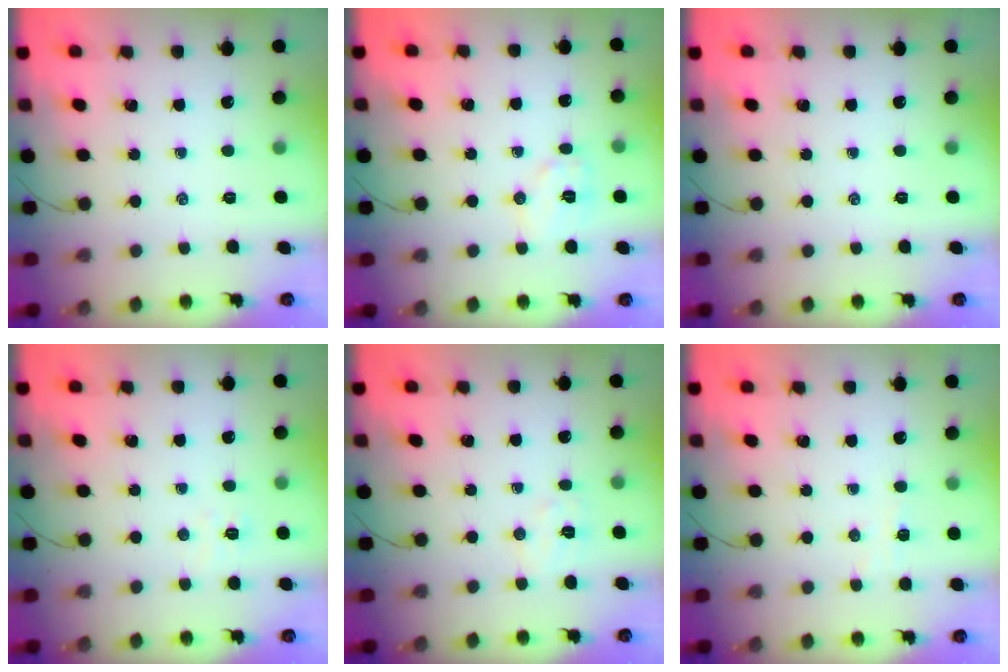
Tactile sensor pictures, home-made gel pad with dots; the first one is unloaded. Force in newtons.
{"total": 6.7, "press": 6.6, "slide": 0.9}
{"total": 0.0}
{"total": 3.9, "press": 3.7, "slide": 1.0}
{"total": 5.4, "press": 5.3, "slide": 1.2}
{"total": 3.5, "press": 3.3, "slide": 1.3}